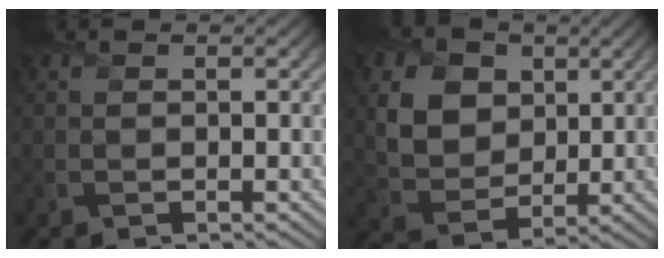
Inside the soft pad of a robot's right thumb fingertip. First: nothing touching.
{"total": 8.9, "force": [3.0, 6.9, 4.8], "torque": [-0.153, 0.003, 0.057]}